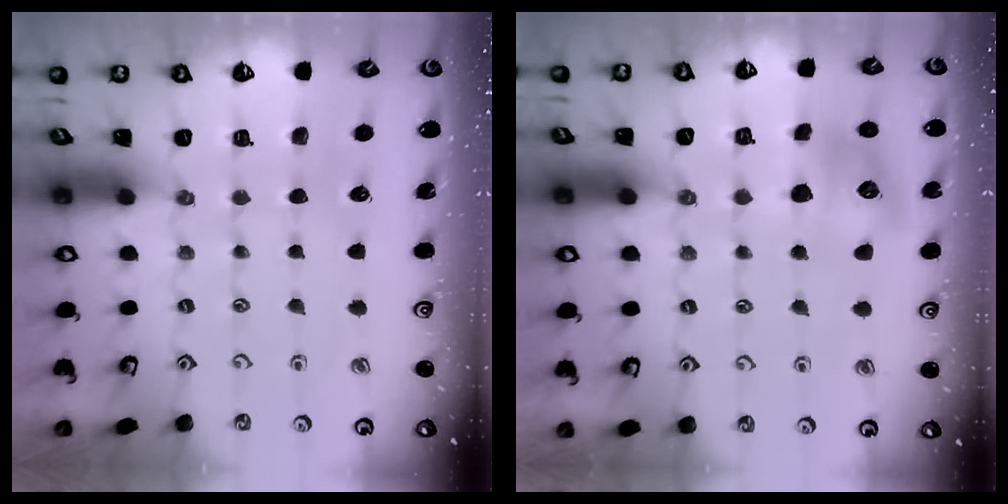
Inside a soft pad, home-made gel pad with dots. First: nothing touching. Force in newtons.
{"total": 9.5, "press": 9.5, "slide": 0.4}